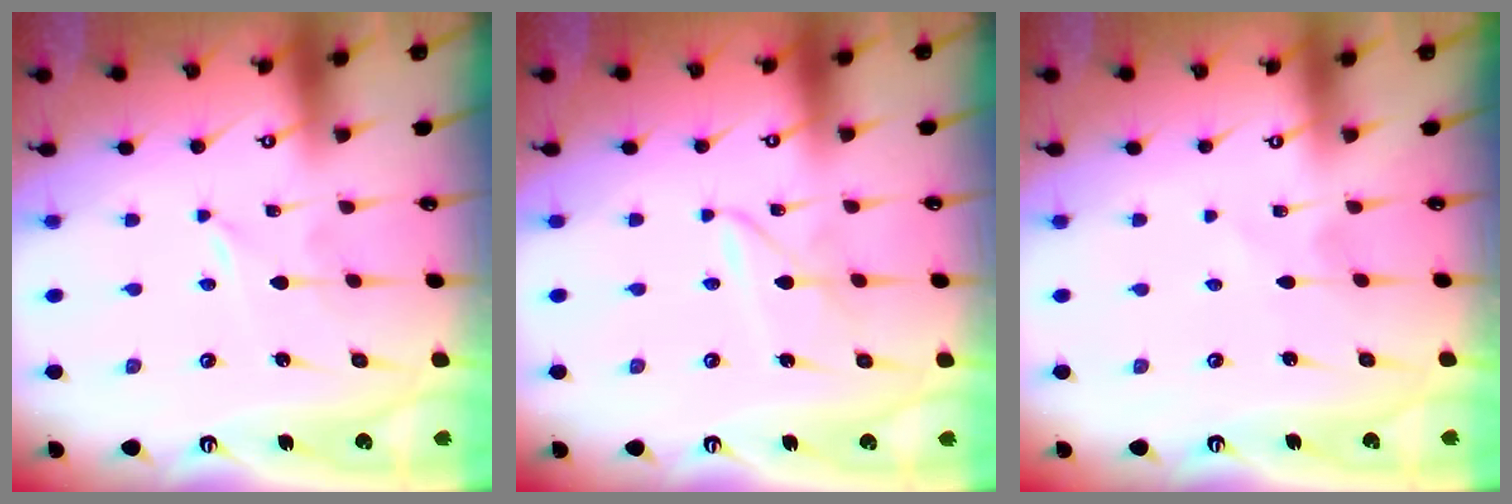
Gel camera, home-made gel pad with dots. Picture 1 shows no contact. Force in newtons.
{"total": 2.3, "press": 2.3, "slide": 0.2}
{"total": 1.9, "press": 1.9, "slide": 0.1}